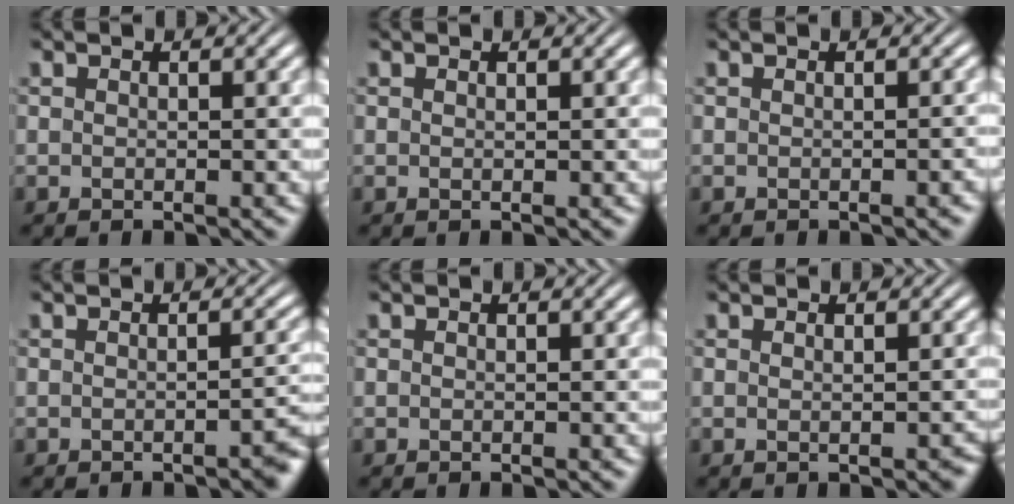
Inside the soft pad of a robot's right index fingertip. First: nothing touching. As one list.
[{"total": 0.0}, {"total": 0.5, "force": [-0.4, -0.2, 0.2], "torque": [-0.005, 0.006, -0.009]}, {"total": 1.9, "force": [-1.3, 0.3, 1.3], "torque": [-0.014, 0.004, -0.023]}, {"total": 0.0}, {"total": 0.7, "force": [-0.4, -0.1, 0.6], "torque": [-0.002, -0.001, -0.005]}]